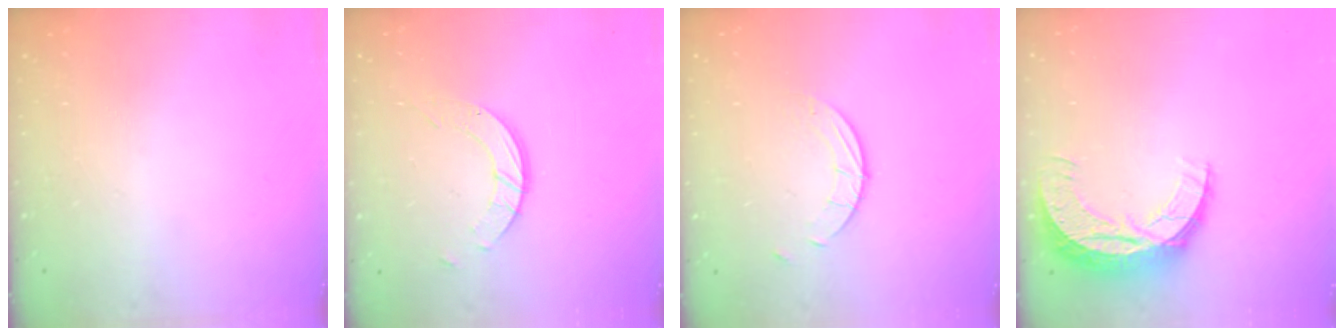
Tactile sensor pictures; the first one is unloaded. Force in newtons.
{"total": 5.9, "press": 5.9, "slide": 0.5}
{"total": 2.6, "press": 2.6, "slide": 0.2}
{"total": 10.4, "press": 10.4, "slide": 0.6}